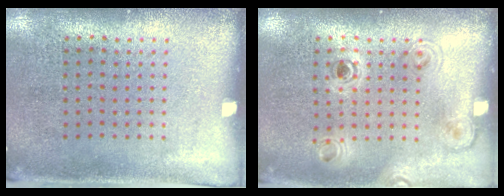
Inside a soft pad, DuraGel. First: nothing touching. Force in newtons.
{"total": 1.1, "press": 1.1, "slide": 0.4}